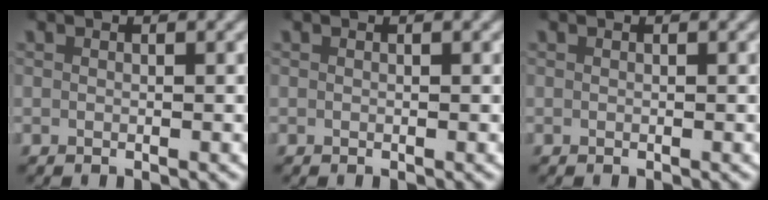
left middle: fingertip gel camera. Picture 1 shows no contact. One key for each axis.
{"total": 0.0}
{"total": 0.0}